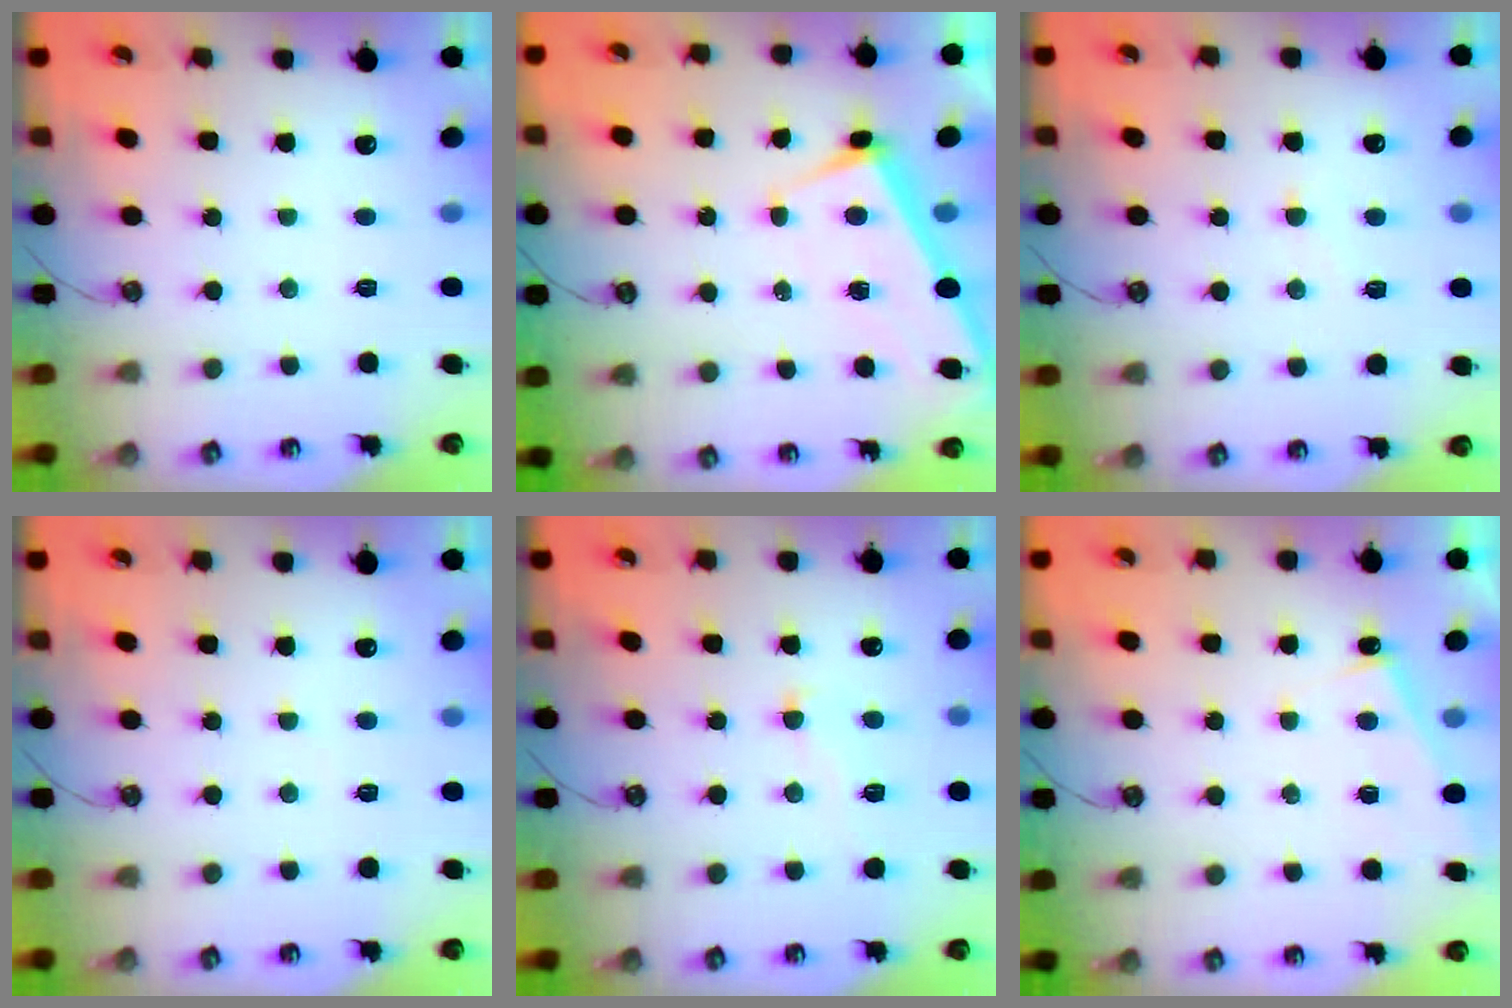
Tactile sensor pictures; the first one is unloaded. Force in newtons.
{"total": 3.1, "press": 3.1, "slide": 0.1}
{"total": 2.4, "press": 2.2, "slide": 1.0}
{"total": 5.2, "press": 5.2, "slide": 0.2}
{"total": 2.2, "press": 1.7, "slide": 1.4}
{"total": 4.9, "press": 4.9, "slide": 0.3}